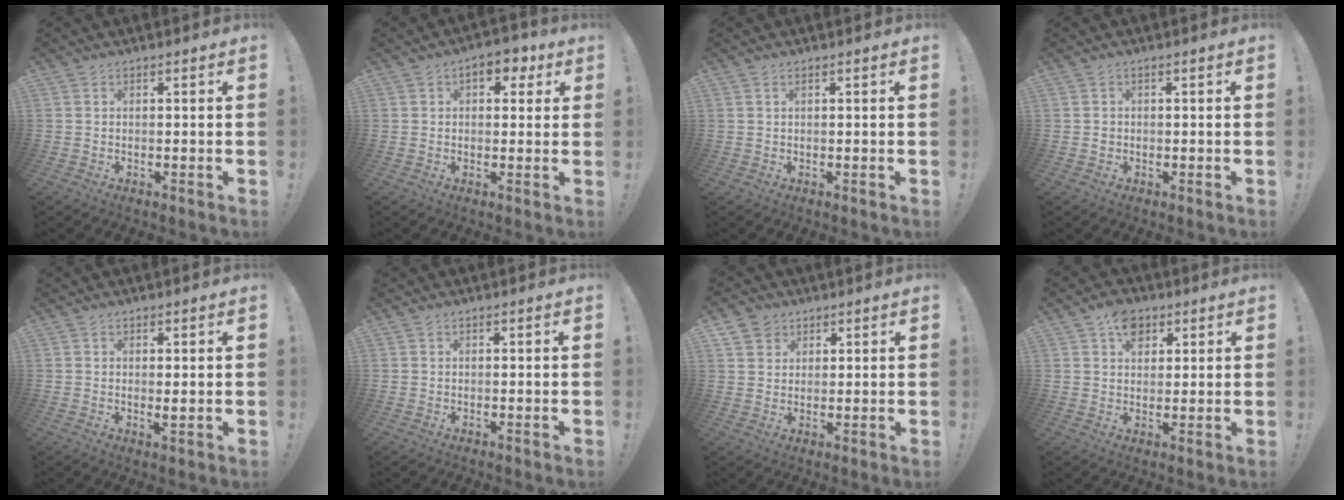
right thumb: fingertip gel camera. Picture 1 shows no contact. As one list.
[{"total": 6.3, "force": [2.2, 4.0, 4.3], "torque": [-0.044, -0.001, 0.034]}, {"total": 0.6, "force": [0.3, 0.2, 0.5], "torque": [-0.012, 0.002, 0.005]}, {"total": 1.2, "force": [-0.3, 1.2, 0.2], "torque": [-0.005, 0.004, -0.005]}, {"total": 1.5, "force": [0.5, 0.3, 1.4], "torque": [-0.013, -0.010, 0.007]}, {"total": 0.0}, {"total": 4.8, "force": [2.9, 3.8, 0.4], "torque": [-0.002, -0.017, 0.055]}, {"total": 7.2, "force": [3.8, 5.0, 3.6], "torque": [-0.047, -0.009, 0.069]}]